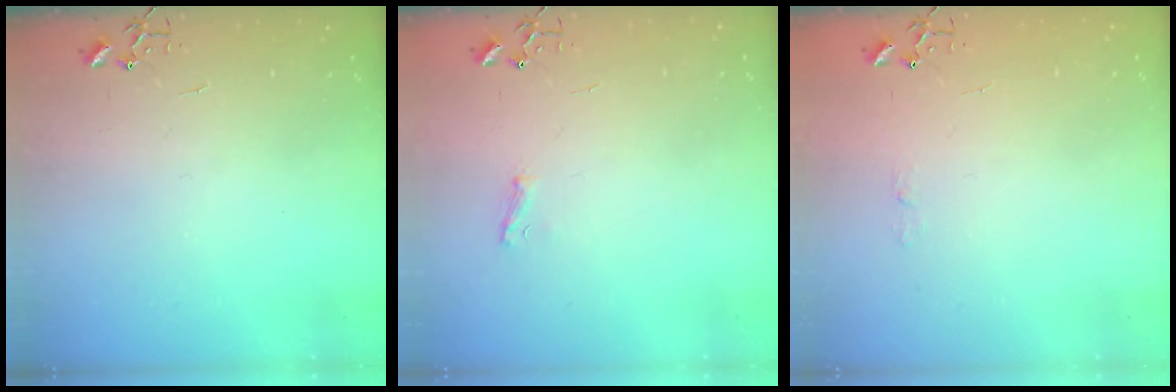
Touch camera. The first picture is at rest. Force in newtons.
{"total": 5.5, "press": 5.5, "slide": 0.7}
{"total": 3.6, "press": 3.6, "slide": 0.4}